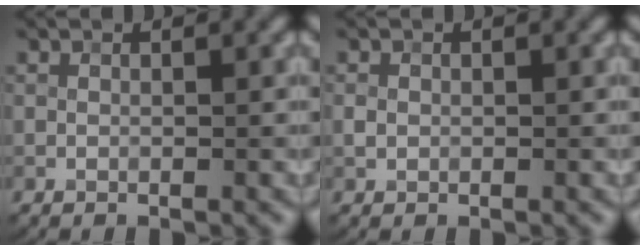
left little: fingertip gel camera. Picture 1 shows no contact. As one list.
[{"total": 0.8, "force": [0.0, 0.7, 0.3], "torque": [-0.004, -0.002, -0.001]}]